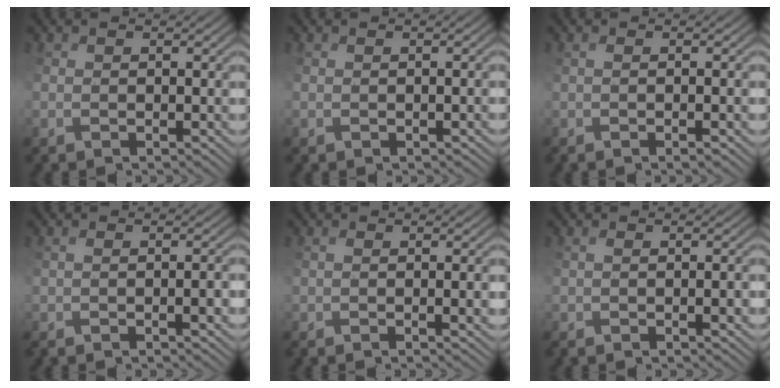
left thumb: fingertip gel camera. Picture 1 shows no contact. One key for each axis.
{"total": 1.2, "fx": -0.8, "fy": 0.6, "fz": 0.7, "tx": -0.002, "ty": -0.001, "tz": -0.005}
{"total": 1.8, "fx": -1.0, "fy": -0.3, "fz": 1.5, "tx": -0.013, "ty": 0.001, "tz": -0.002}
{"total": 2.3, "fx": -1.3, "fy": 0.1, "fz": 1.9, "tx": -0.014, "ty": 0.004, "tz": -0.009}
{"total": 2.5, "fx": -0.9, "fy": 0.1, "fz": 2.4, "tx": -0.027, "ty": -0.002, "tz": -0.003}
{"total": 1.9, "fx": -1.2, "fy": 0.4, "fz": 1.5, "tx": -0.012, "ty": 0.001, "tz": -0.008}